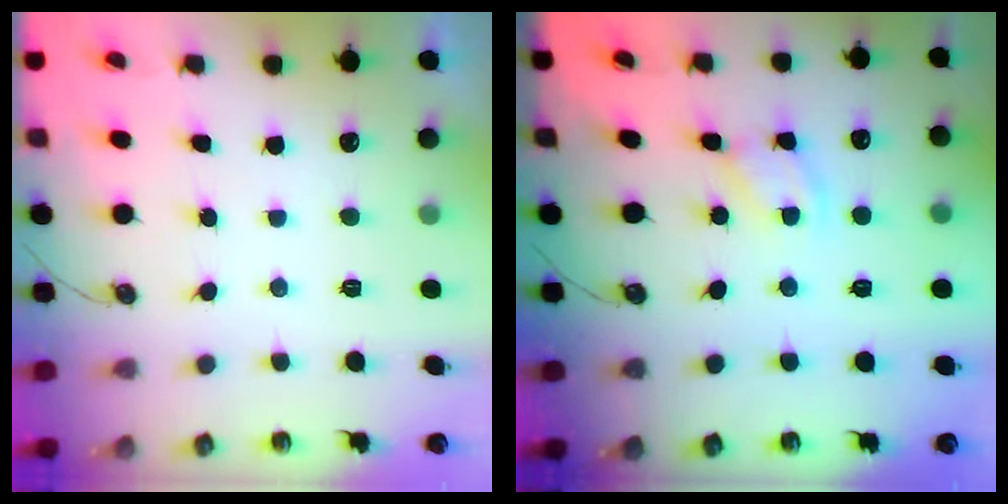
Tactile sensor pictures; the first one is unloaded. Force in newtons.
{"total": 3.5, "press": 3.5, "slide": 0.2}